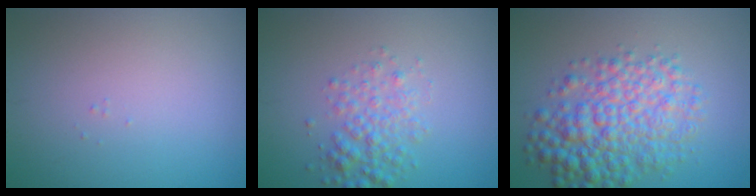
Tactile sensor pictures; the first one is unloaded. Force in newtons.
{"total": 3.0, "press": 3.0, "slide": 0.1}
{"total": 7.0, "press": 7.0, "slide": 0.1}